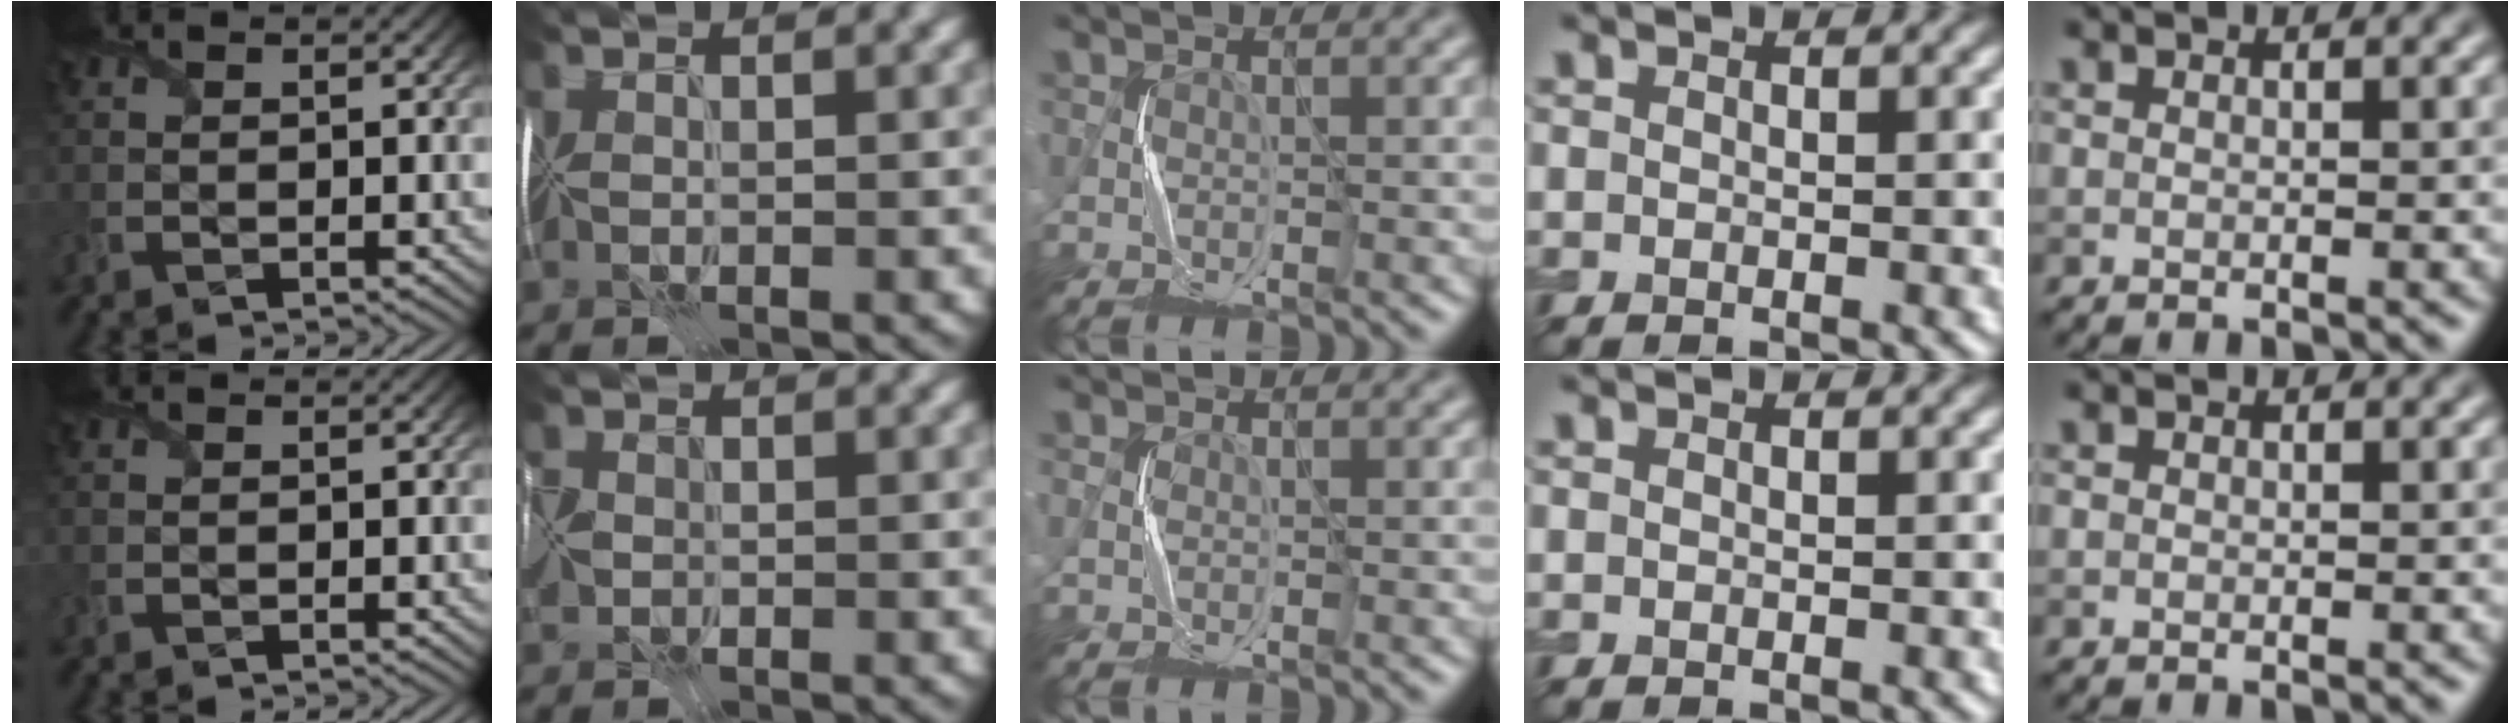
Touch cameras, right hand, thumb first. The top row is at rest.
{"index": {"total": 1.9, "force": [-0.8, 1.4, 1.0], "torque": [-0.032, 0.002, -0.018]}, "middle": {"total": 0.6, "force": [-0.3, 0.2, -0.5], "torque": [0.006, -0.003, -0.004]}}